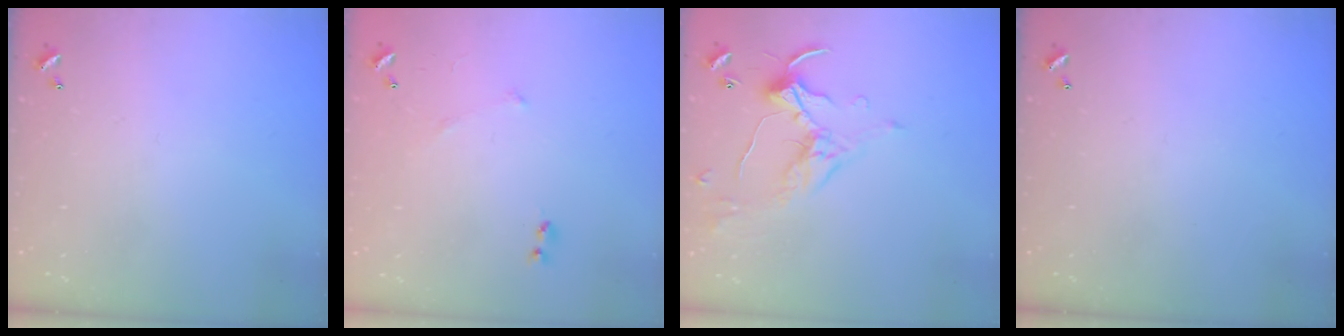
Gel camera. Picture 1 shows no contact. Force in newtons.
{"total": 5.7, "press": 5.7, "slide": 0.8}
{"total": 1.7, "press": 1.5, "slide": 0.8}
{"total": 0.0}